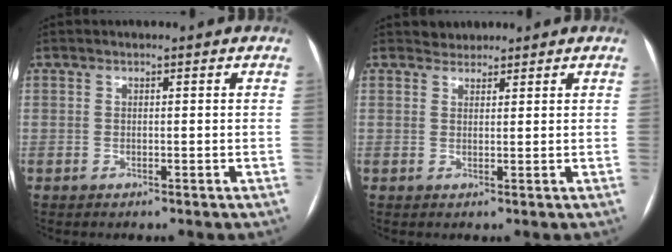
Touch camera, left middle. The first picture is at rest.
{"total": 1.6, "force": [1.4, 0.7, -0.4], "torque": [0.008, 0.008, 0.020]}